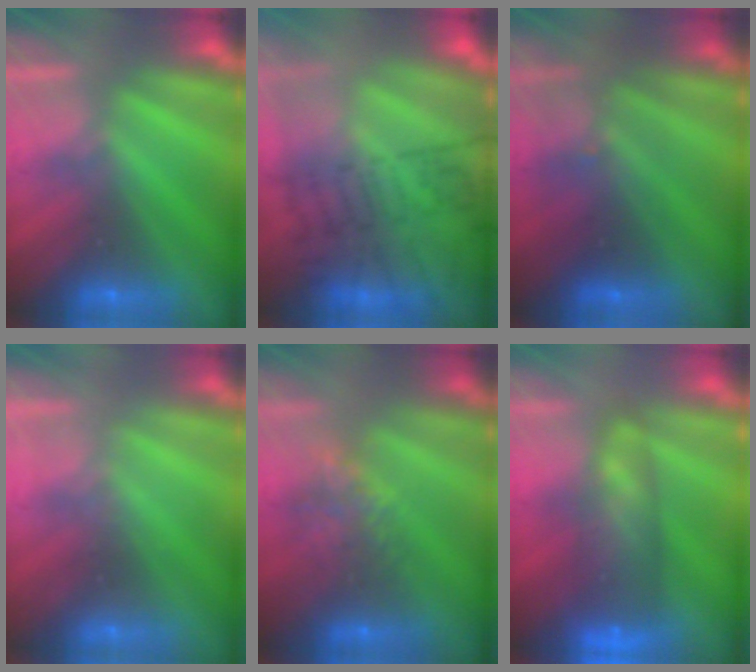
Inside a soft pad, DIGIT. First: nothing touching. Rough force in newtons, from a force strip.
{"total": 7.5}
{"total": 2.8}
{"total": 2.3}
{"total": 4.5}
{"total": 7.3}